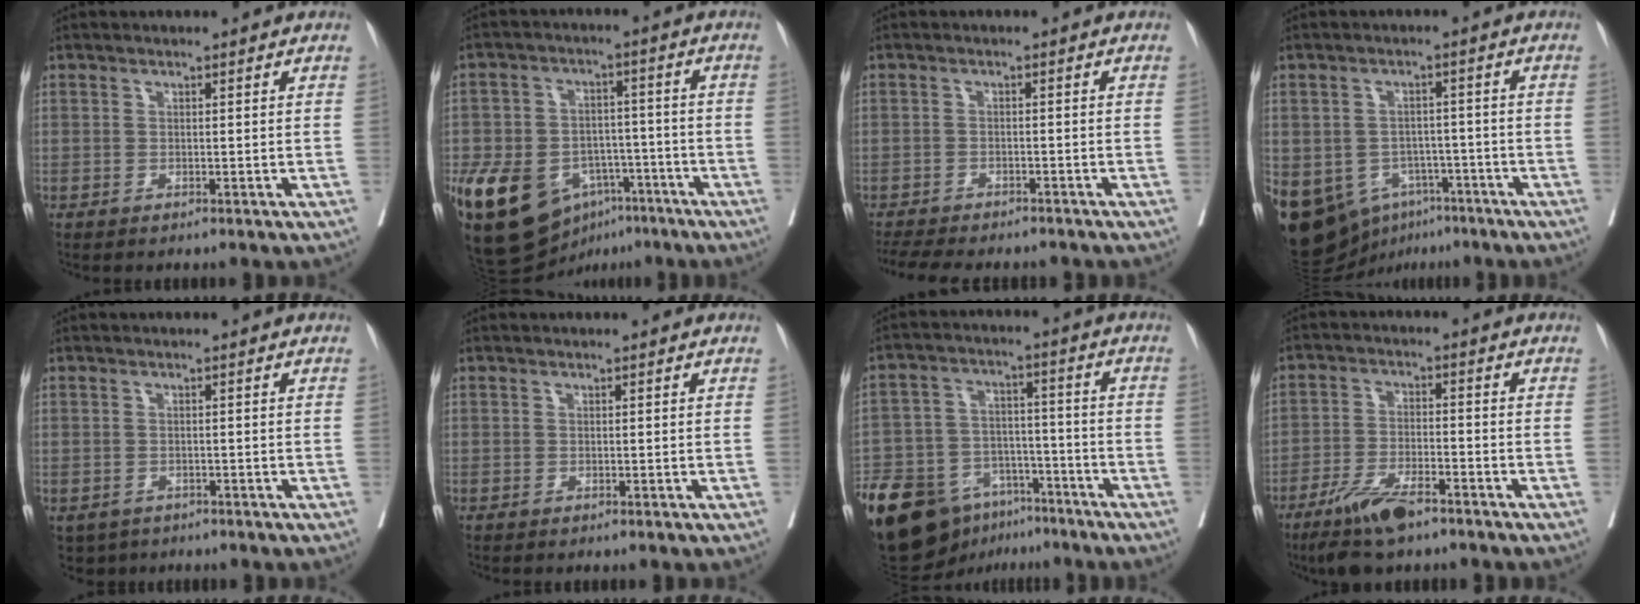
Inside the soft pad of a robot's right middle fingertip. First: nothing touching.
{"total": 17.4, "force": [-8.7, 11.4, 9.9], "torque": [-0.198, 0.012, -0.131]}
{"total": 11.2, "force": [-10.0, 2.6, 4.5], "torque": [-0.077, -0.009, -0.138]}
{"total": 20.0, "force": [-9.9, 14.6, 9.3], "torque": [-0.254, -0.002, -0.132]}
{"total": 3.4, "force": [-2.2, 2.5, 0.7], "torque": [-0.009, -0.001, -0.032]}
{"total": 0.0}
{"total": 20.9, "force": [-13.6, 11.7, 10.7], "torque": [-0.257, 0.004, -0.227]}
{"total": 8.6, "force": [-6.1, 2.1, 5.7], "torque": [-0.117, -0.015, -0.110]}